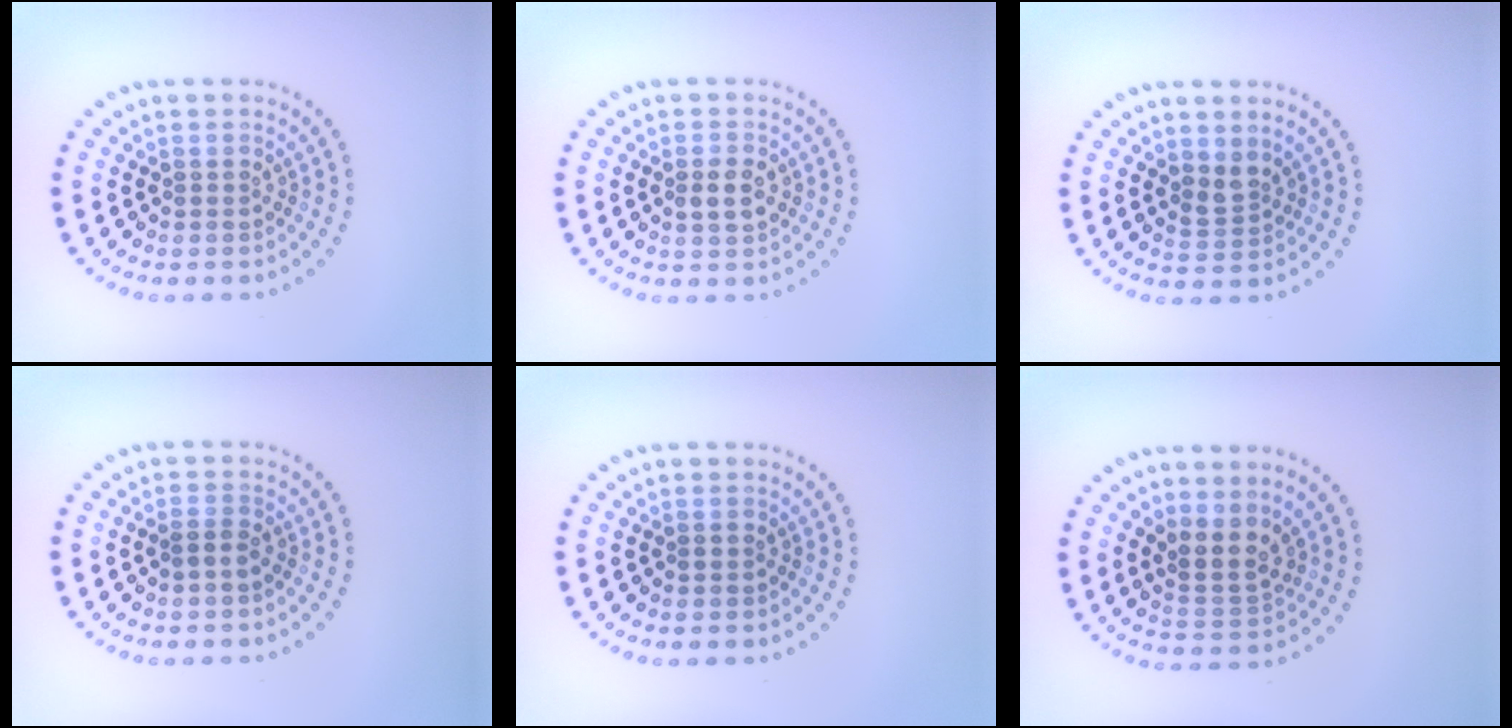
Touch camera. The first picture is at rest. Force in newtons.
{"total": 2.0, "press": 2.0, "slide": 0.1}
{"total": 1.7, "press": 1.3, "slide": 1.1}
{"total": 1.2, "press": 1.1, "slide": 0.4}
{"total": 0.5, "press": 0.5, "slide": 0.0}
{"total": 2.9, "press": 2.2, "slide": 1.9}